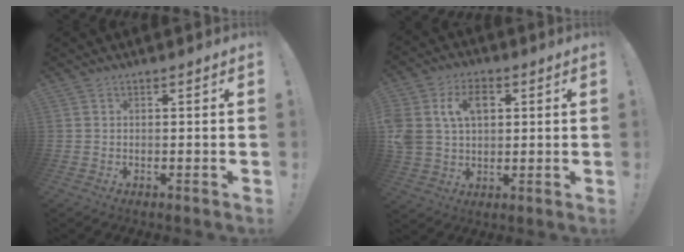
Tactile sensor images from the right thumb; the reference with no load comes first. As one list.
[{"total": 12.0, "force": [3.9, 9.0, 7.0], "torque": [-0.135, 0.000, 0.076]}]